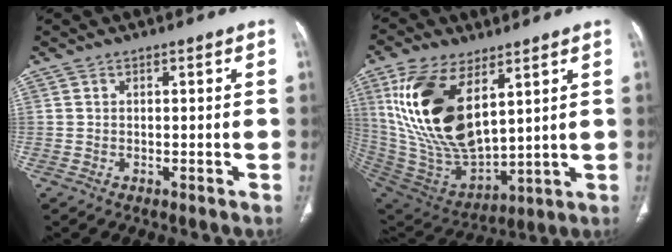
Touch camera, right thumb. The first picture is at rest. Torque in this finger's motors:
{"motor_torque": [0.16, 4.77, 2.30, 0.47, 0.71]}